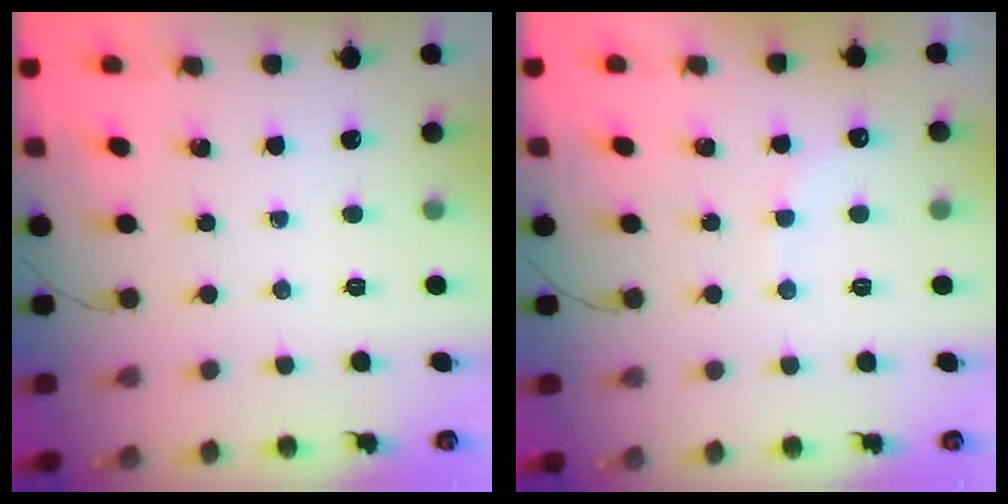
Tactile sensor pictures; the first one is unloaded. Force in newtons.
{"total": 8.1, "press": 8.0, "slide": 1.0}